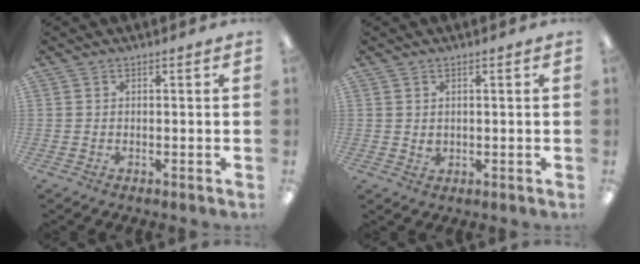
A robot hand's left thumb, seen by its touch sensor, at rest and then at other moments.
{"total": 1.5, "force": [0.7, 1.1, 0.6], "torque": [-0.007, 0.000, 0.012]}